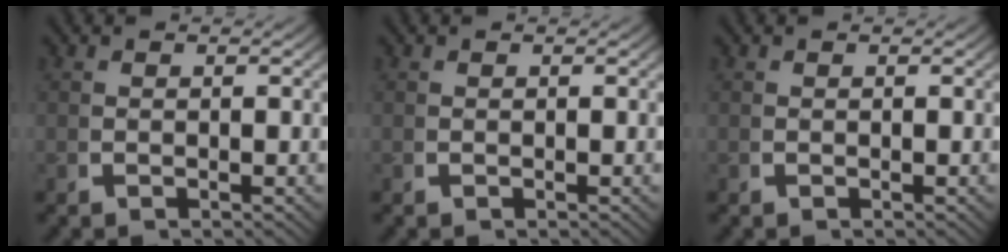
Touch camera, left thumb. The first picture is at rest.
{"total": 0.0}
{"total": 0.0}